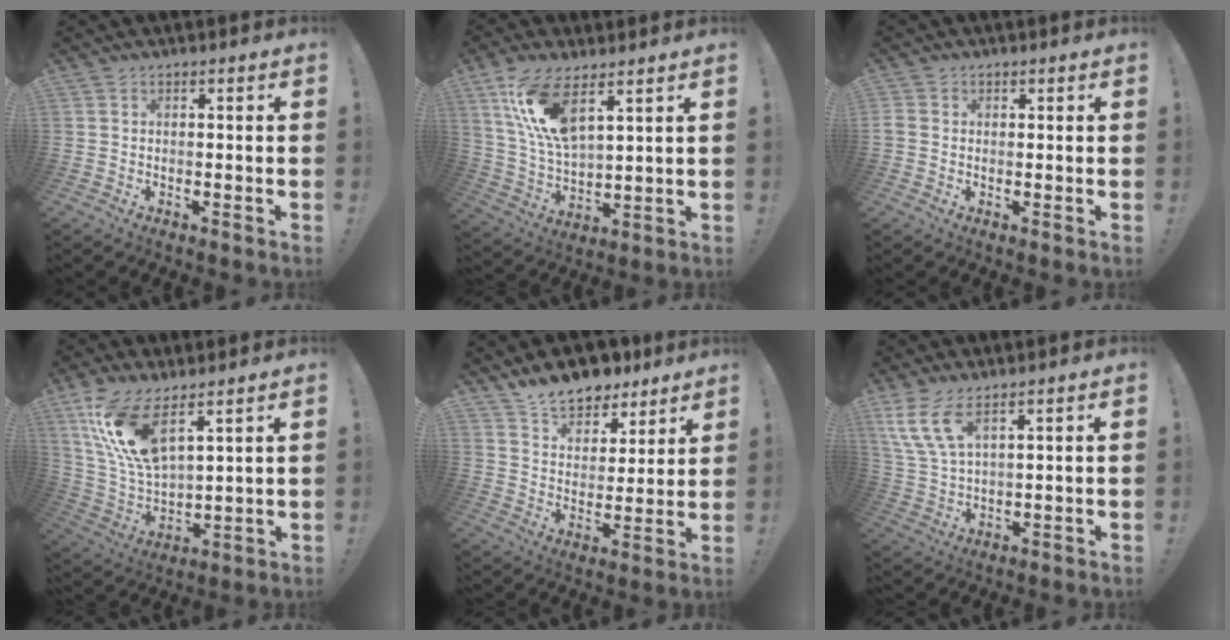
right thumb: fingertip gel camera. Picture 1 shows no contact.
{"total": 14.1, "force": [8.2, 5.3, 10.2], "torque": [-0.211, -0.035, 0.150]}
{"total": 2.7, "force": [0.4, 2.5, 0.9], "torque": [-0.018, 0.006, 0.010]}
{"total": 15.6, "force": [9.7, 5.6, 10.8], "torque": [-0.228, -0.052, 0.177]}
{"total": 11.7, "force": [10.4, 4.8, 2.2], "torque": [-0.052, -0.081, 0.197]}
{"total": 9.7, "force": [6.1, 3.4, 6.7], "torque": [-0.146, -0.020, 0.119]}